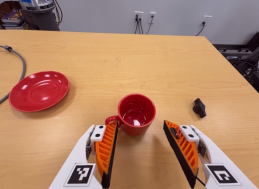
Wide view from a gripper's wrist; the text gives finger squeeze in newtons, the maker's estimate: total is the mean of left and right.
{"total": 0.0}